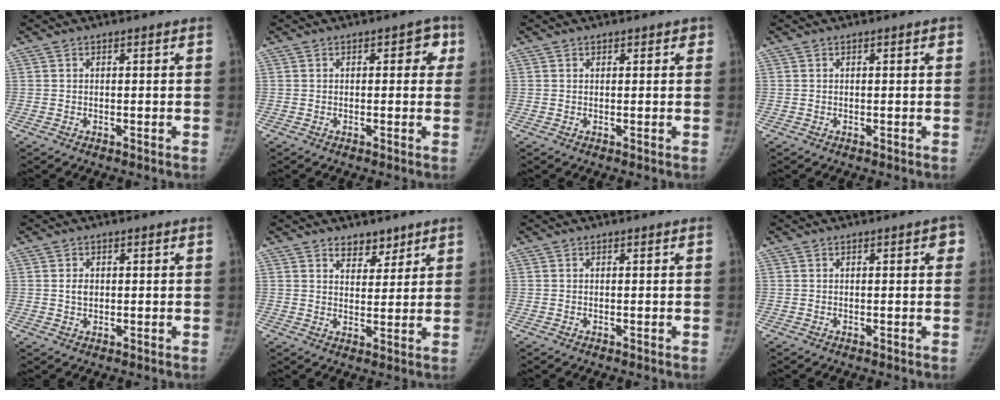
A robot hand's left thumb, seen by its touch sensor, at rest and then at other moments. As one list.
[{"total": 3.5, "force": [0.9, 2.1, 2.7], "torque": [0.002, 0.004, 0.000]}, {"total": 1.0, "force": [0.7, 0.7, 0.3], "torque": [0.014, -0.003, 0.004]}, {"total": 0.7, "force": [0.2, 0.3, 0.6], "torque": [-0.006, 0.002, 0.001]}, {"total": 2.0, "force": [0.2, 1.5, 1.3], "torque": [-0.016, -0.001, 0.007]}, {"total": 4.7, "force": [3.5, 2.7, 1.5], "torque": [0.004, -0.025, 0.059]}, {"total": 0.0}, {"total": 2.1, "force": [0.6, 1.0, 1.7], "torque": [-0.008, 0.004, 0.002]}]